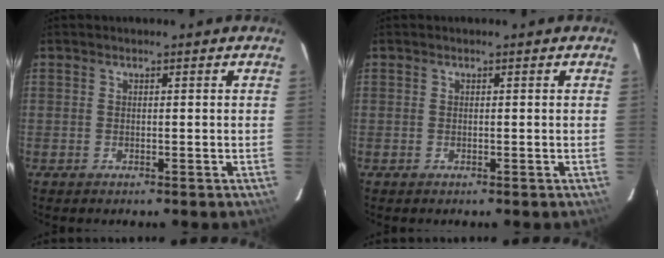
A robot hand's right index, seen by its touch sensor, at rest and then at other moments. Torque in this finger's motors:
{"motor_torque": [0.00, 0.00, 0.02, 0.00]}